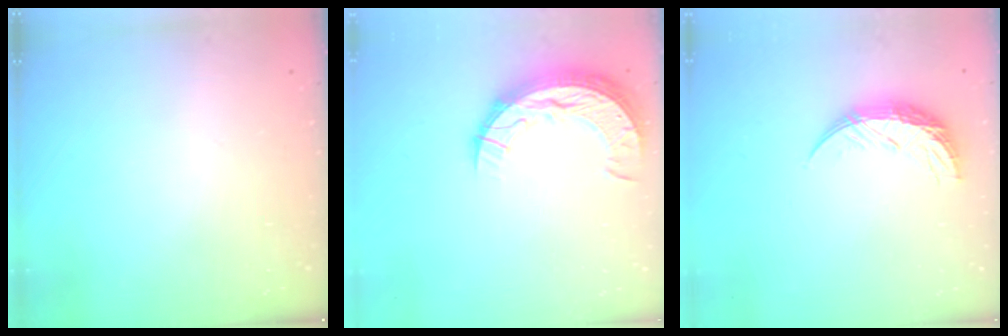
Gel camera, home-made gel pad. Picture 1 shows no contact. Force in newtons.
{"total": 12.2, "press": 12.2, "slide": 0.9}
{"total": 9.3, "press": 9.3, "slide": 0.7}